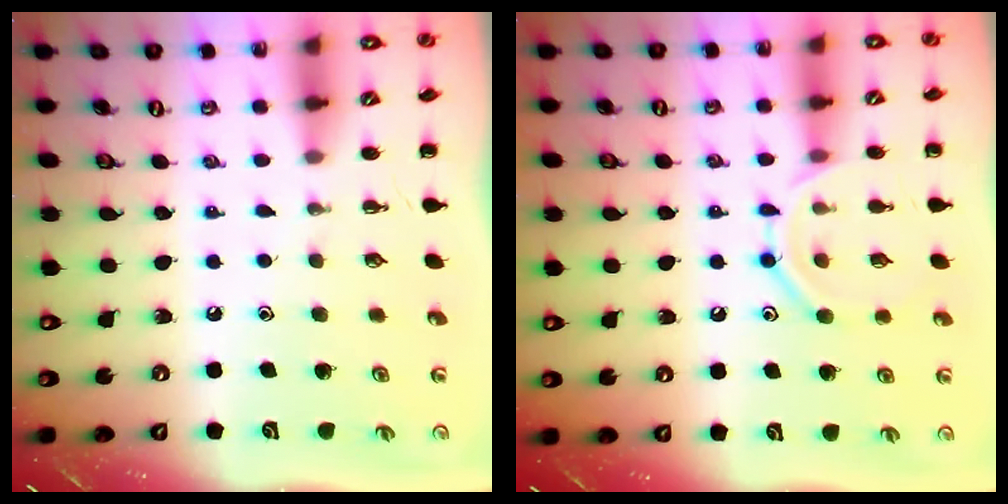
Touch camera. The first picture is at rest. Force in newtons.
{"total": 10.6, "press": 10.6, "slide": 1.3}